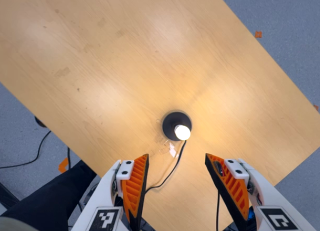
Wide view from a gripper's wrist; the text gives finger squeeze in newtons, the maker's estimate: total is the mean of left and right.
{"total": 0.0}